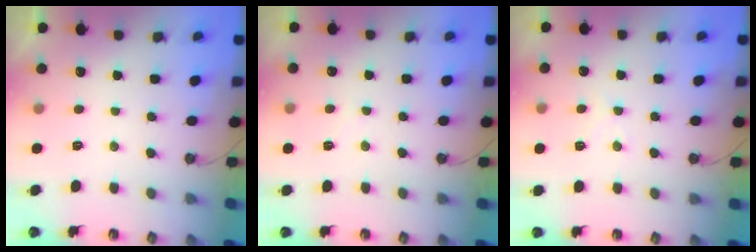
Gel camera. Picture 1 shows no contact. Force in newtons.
{"total": 4.2, "press": 4.1, "slide": 0.7}
{"total": 5.7, "press": 5.7, "slide": 0.7}